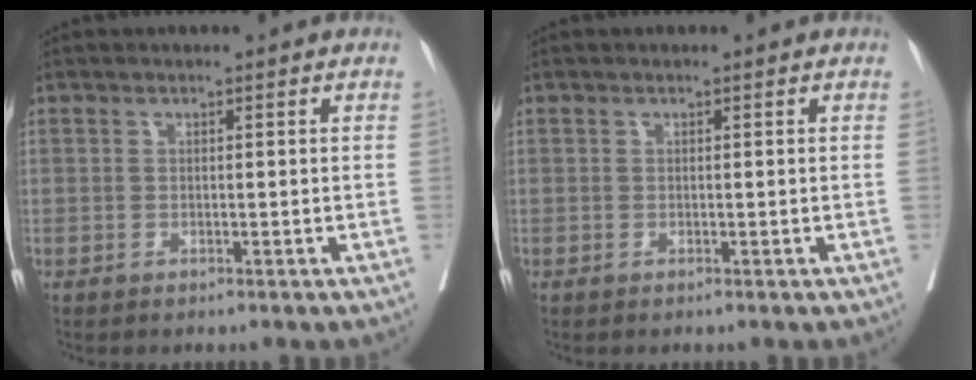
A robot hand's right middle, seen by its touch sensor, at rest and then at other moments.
{"total": 0.0}